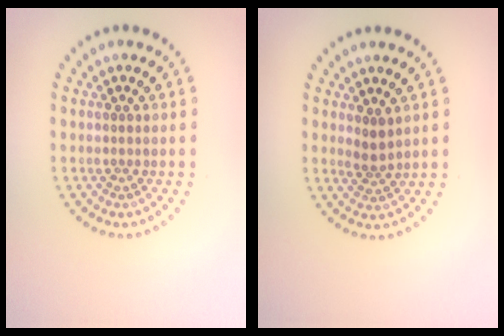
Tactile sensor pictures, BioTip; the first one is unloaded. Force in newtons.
{"total": 1.7, "press": 1.4, "slide": 0.9}